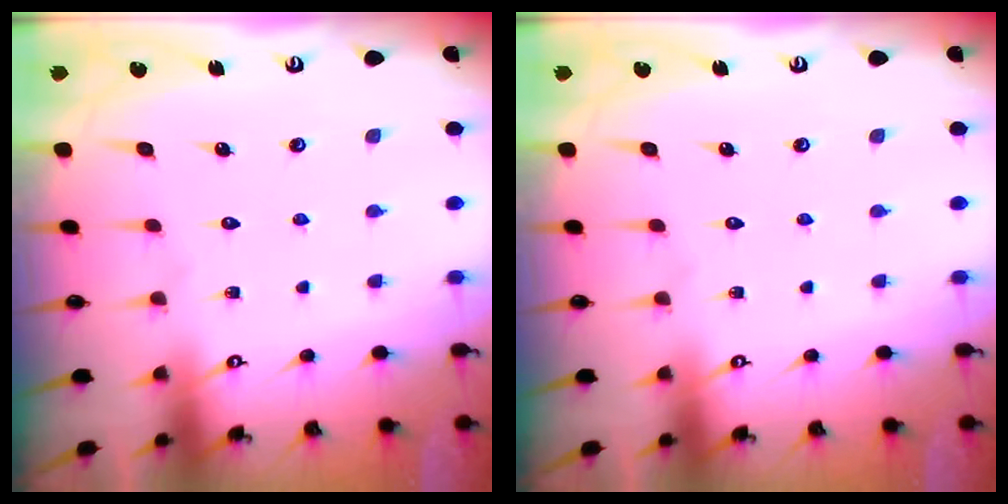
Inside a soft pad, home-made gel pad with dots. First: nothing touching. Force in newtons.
{"total": 0.0}